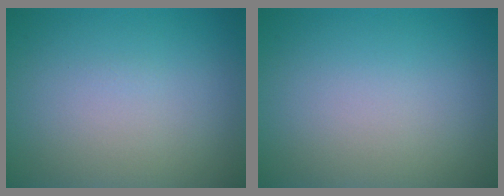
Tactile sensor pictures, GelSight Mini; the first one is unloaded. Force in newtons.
{"total": 0.0}